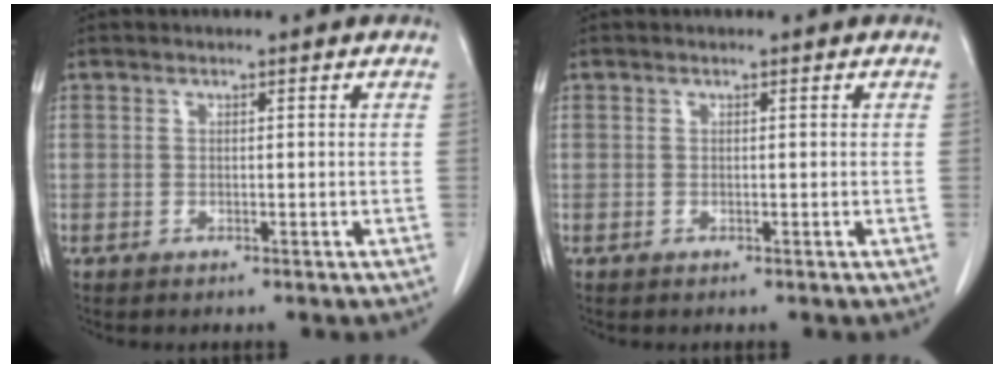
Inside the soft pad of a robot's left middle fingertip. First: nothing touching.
{"total": 0.0}